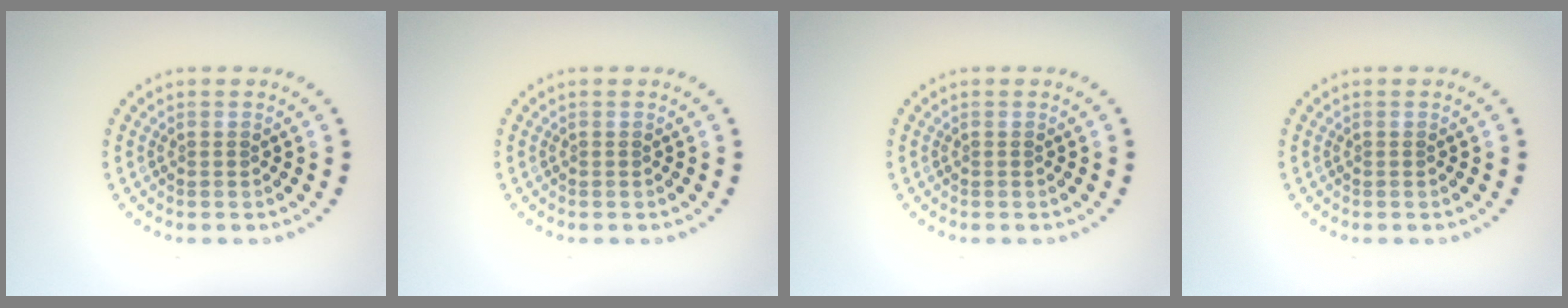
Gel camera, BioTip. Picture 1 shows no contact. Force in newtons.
{"total": 0.0}
{"total": 0.0}
{"total": 0.0}